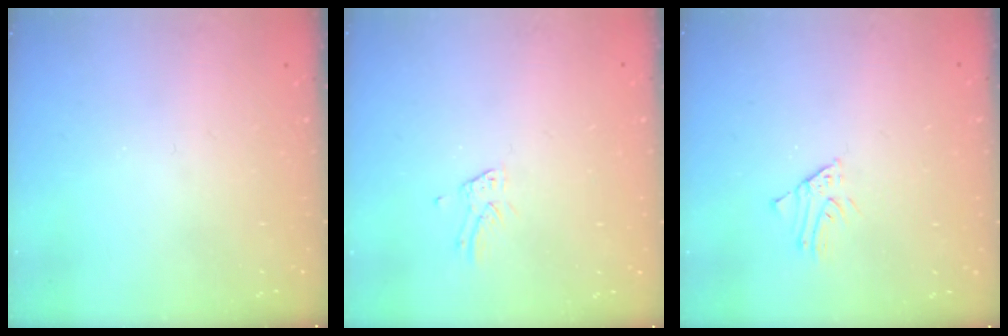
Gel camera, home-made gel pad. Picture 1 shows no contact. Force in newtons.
{"total": 1.2, "press": 1.2, "slide": 0.1}
{"total": 1.6, "press": 1.6, "slide": 0.2}